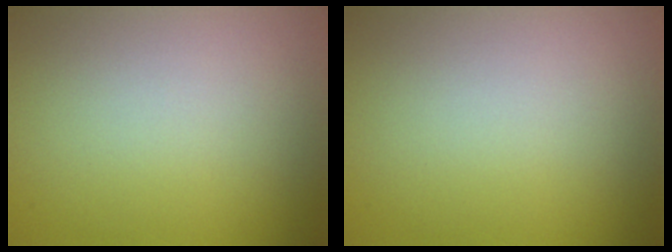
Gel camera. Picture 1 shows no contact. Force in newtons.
{"total": 0.0}